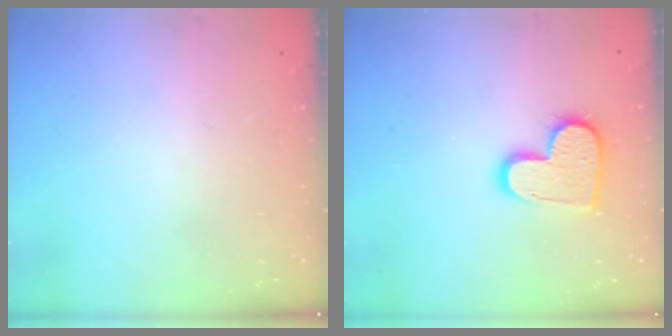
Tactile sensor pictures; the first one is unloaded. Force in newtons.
{"total": 13.8, "press": 13.7, "slide": 1.0}